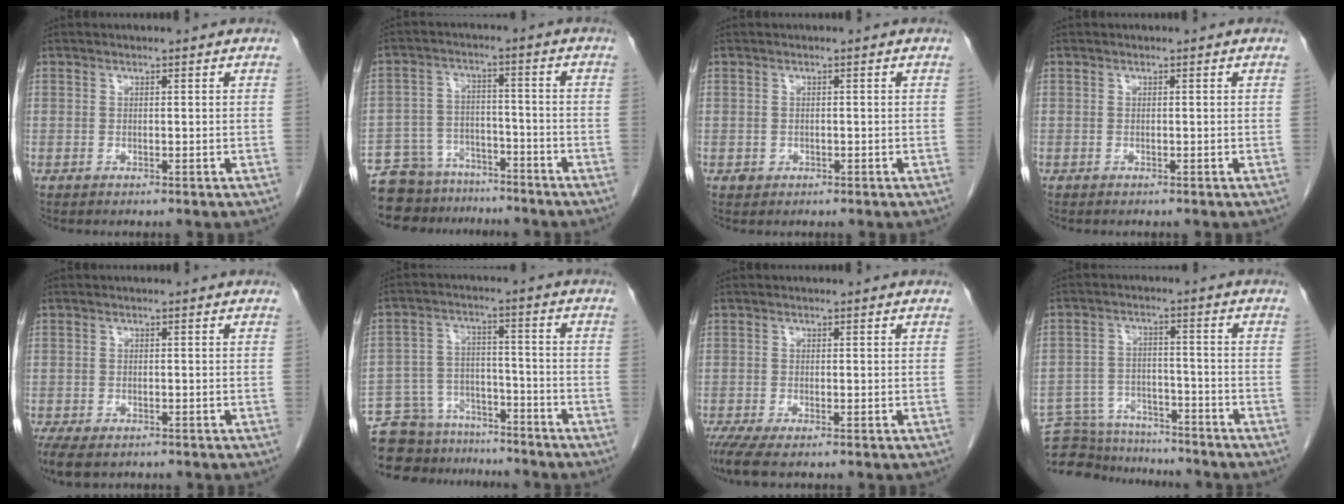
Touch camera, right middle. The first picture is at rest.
{"total": 12.2, "force": [-10.6, 5.8, 1.7], "torque": [-0.041, 0.024, -0.164]}
{"total": 0.8, "force": [-0.3, 0.8, 0.1], "torque": [-0.003, 0.003, -0.002]}
{"total": 0.0}
{"total": 7.2, "force": [-5.0, 3.5, 3.8], "torque": [-0.078, -0.014, -0.076]}
{"total": 16.2, "force": [-14.3, 6.9, 3.3], "torque": [-0.076, 0.031, -0.215]}
{"total": 3.8, "force": [-2.7, 0.7, 2.7], "torque": [-0.053, -0.012, -0.049]}
{"total": 14.1, "force": [-13.4, 3.7, 2.7], "torque": [-0.055, 0.018, -0.201]}